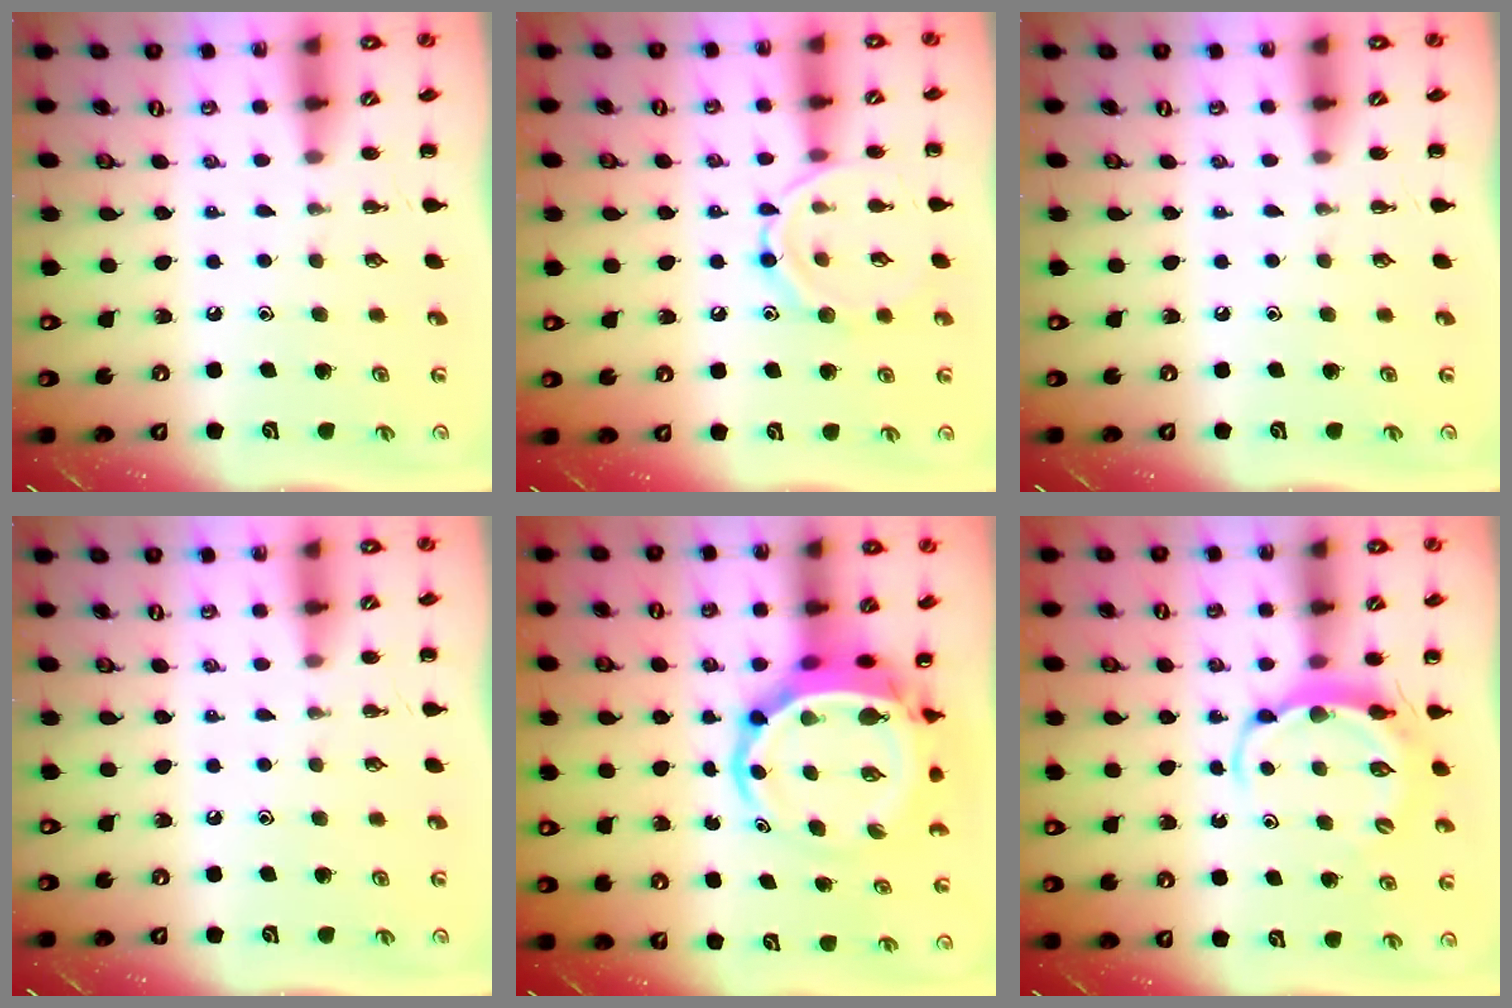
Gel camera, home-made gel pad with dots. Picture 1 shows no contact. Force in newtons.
{"total": 10.6, "press": 10.6, "slide": 0.5}
{"total": 0.0}
{"total": 0.0}
{"total": 7.7, "press": 7.4, "slide": 2.2}
{"total": 5.5, "press": 5.5, "slide": 0.7}